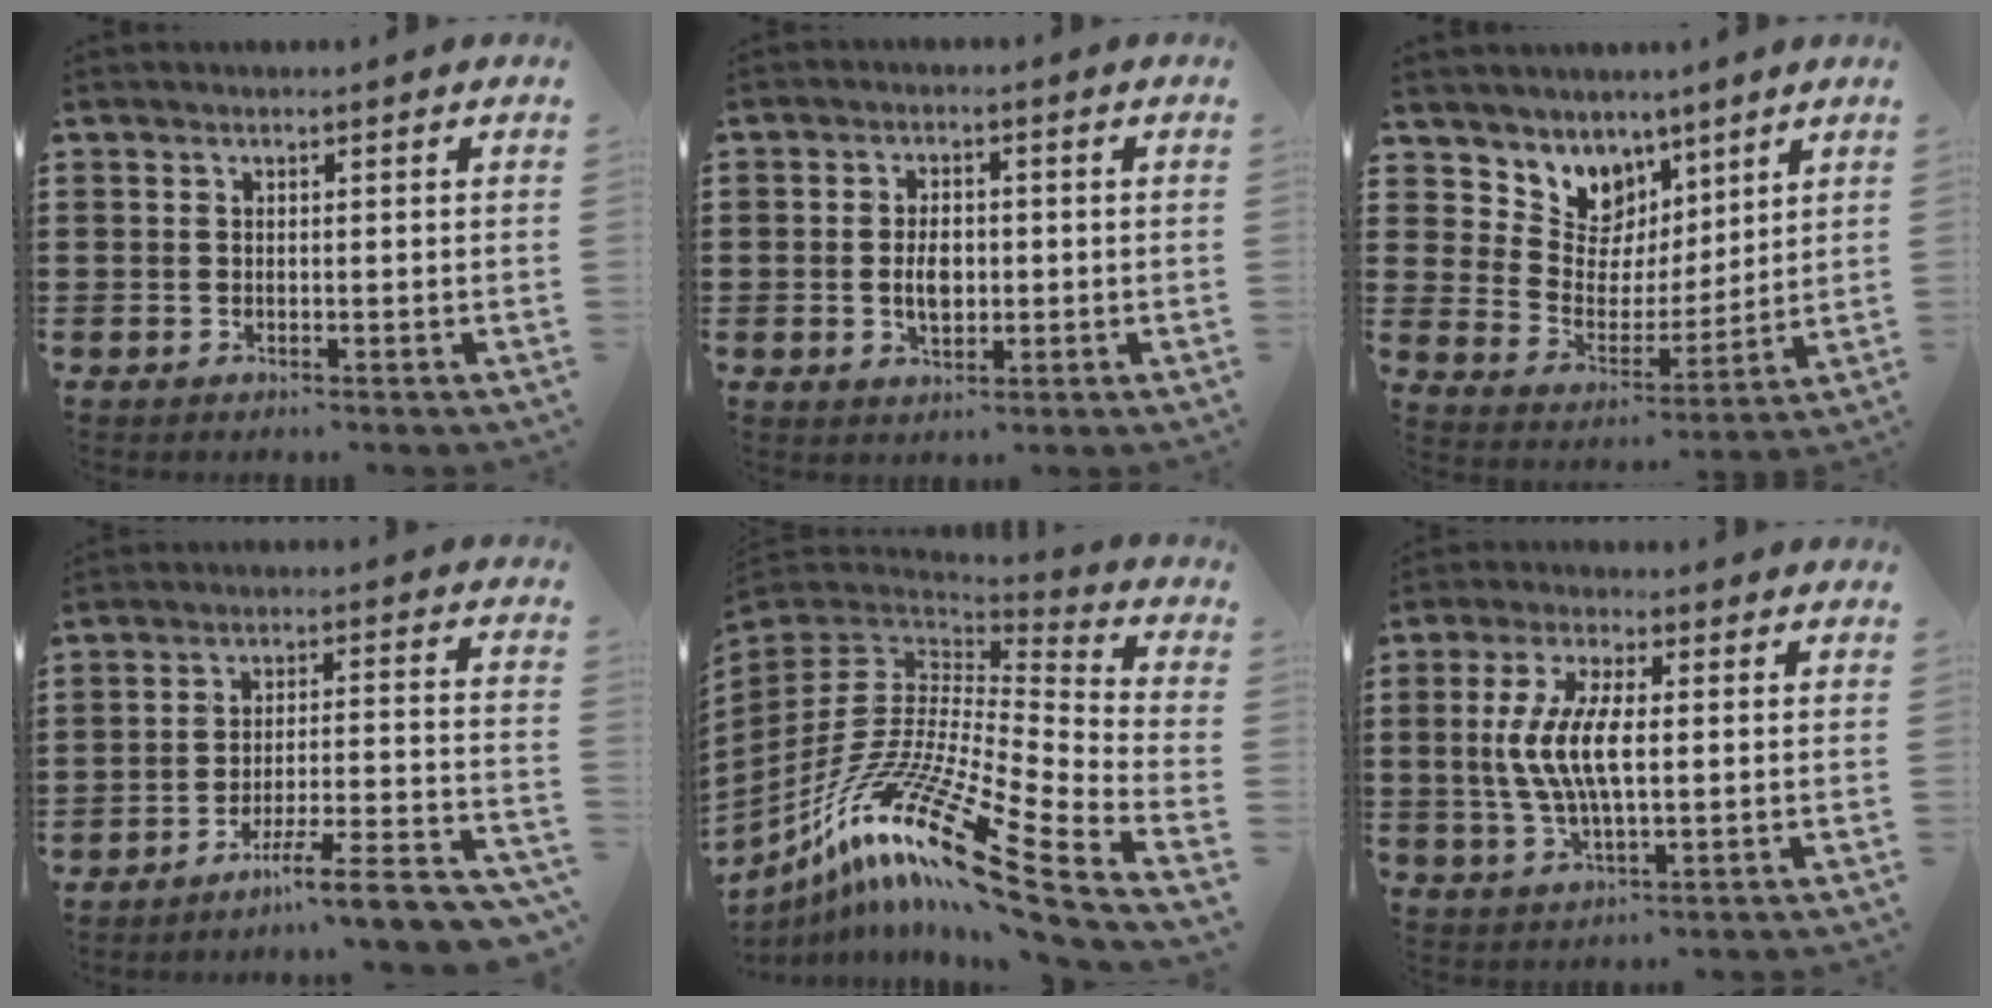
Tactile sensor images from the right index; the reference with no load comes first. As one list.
[{"total": 4.0, "force": [-0.3, 2.4, 3.2], "torque": [-0.053, 0.003, -0.007]}, {"total": 7.0, "force": [4.8, 5.1, -0.5], "torque": [-0.037, -0.056, 0.089]}, {"total": 7.4, "force": [-6.3, 0.2, 3.9], "torque": [-0.056, -0.005, -0.122]}, {"total": 19.8, "force": [-11.6, 4.4, 15.4], "torque": [-0.334, 0.014, -0.227]}, {"total": 9.0, "force": [0.4, 3.2, 8.4], "torque": [-0.189, -0.003, -0.003]}]